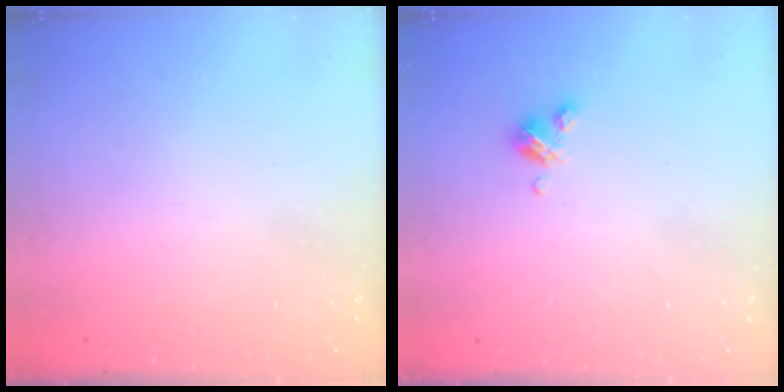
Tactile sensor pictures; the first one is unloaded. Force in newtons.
{"total": 4.0, "press": 4.0, "slide": 0.3}